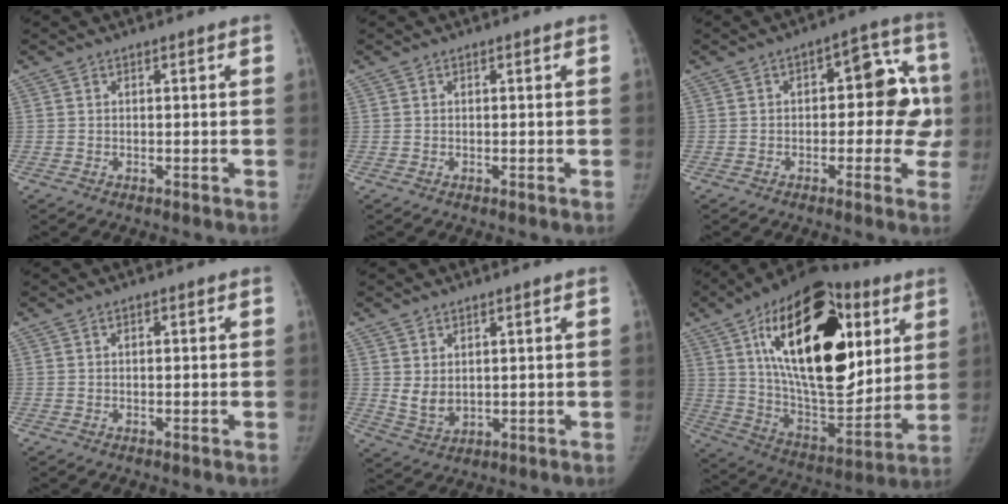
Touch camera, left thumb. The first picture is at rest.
{"total": 0.0}
{"total": 13.8, "force": [-0.3, 7.2, 11.7], "torque": [-0.087, 0.038, -0.012]}
{"total": 1.0, "force": [0.0, 0.6, 0.8], "torque": [-0.010, 0.004, -0.002]}
{"total": 4.7, "force": [1.1, 3.2, 3.1], "torque": [-0.048, -0.010, 0.036]}
{"total": 34.1, "force": [11.3, 17.2, 27.2], "torque": [-0.415, -0.020, 0.185]}